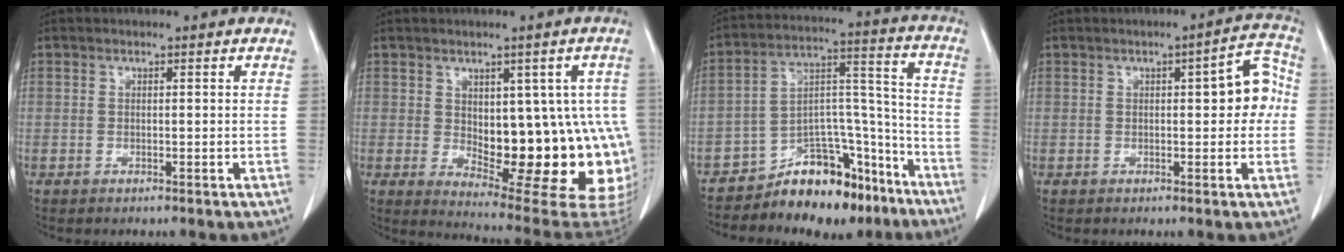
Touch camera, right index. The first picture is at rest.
{"total": 18.6, "force": [-1.3, 7.4, 17.1], "torque": [-0.147, 0.010, 0.011]}
{"total": 14.7, "force": [-11.9, 5.8, 6.5], "torque": [-0.074, 0.067, -0.190]}
{"total": 6.1, "force": [0.3, 1.9, 5.8], "torque": [-0.060, 0.026, -0.001]}